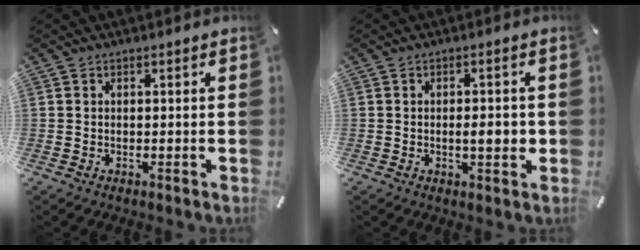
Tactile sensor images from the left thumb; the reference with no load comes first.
{"total": 4.8, "force": [-0.4, 1.5, 4.6], "torque": [-0.070, 0.001, -0.010]}